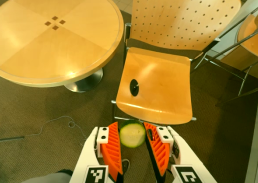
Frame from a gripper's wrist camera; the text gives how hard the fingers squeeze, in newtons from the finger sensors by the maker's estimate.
{"total": 8.1, "left": 7.4, "right": 8.8}